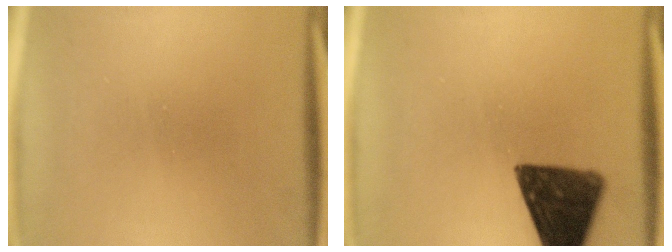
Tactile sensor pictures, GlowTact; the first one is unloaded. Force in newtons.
{"total": 13.1}